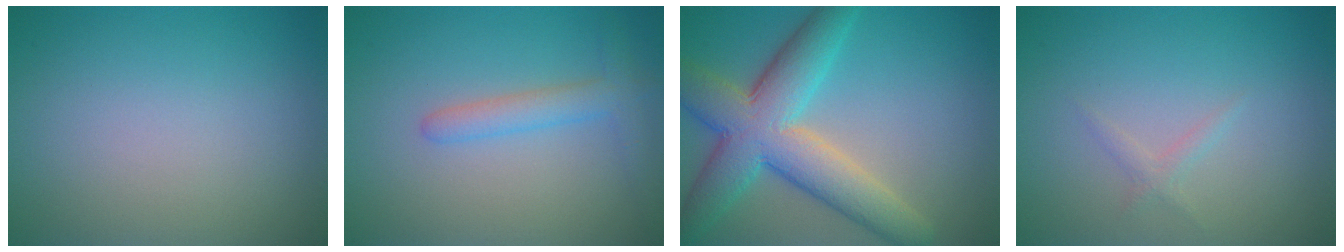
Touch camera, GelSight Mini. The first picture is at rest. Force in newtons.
{"total": 2.5, "press": 2.5, "slide": 0.2}
{"total": 8.9, "press": 8.9, "slide": 0.4}
{"total": 0.9, "press": 0.9, "slide": 0.0}